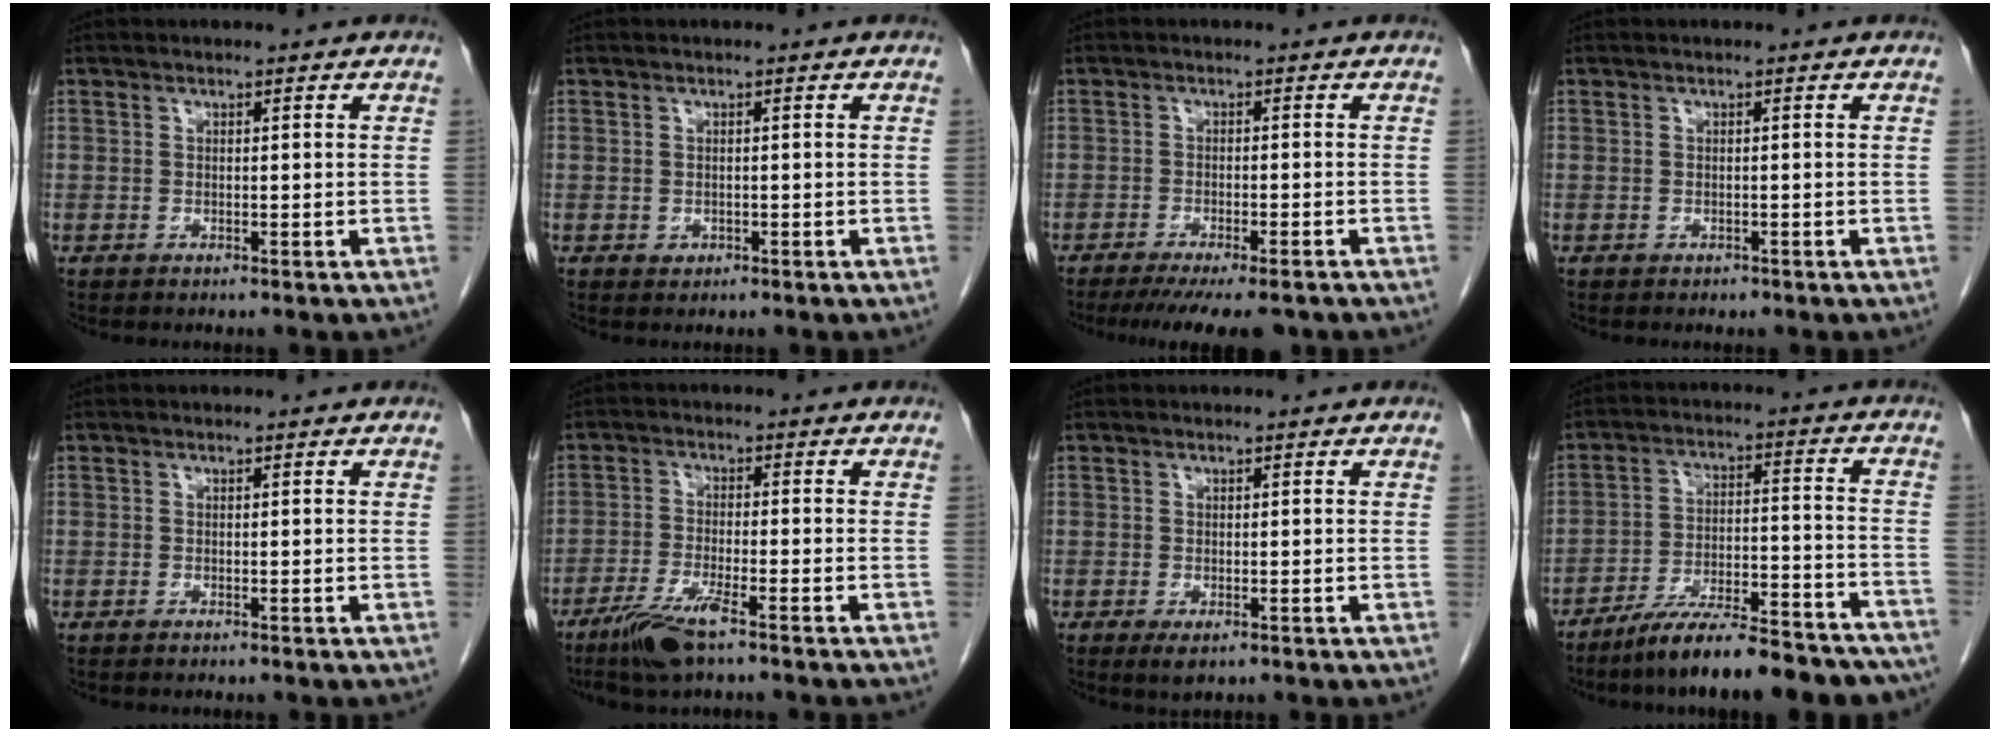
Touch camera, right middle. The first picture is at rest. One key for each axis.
{"total": 0.7, "fx": -0.1, "fy": 0.7, "fz": 0.3, "tx": -0.004, "ty": 0.001, "tz": 0.003}
{"total": 10.5, "fx": -8.5, "fy": 2.0, "fz": 5.8, "tx": -0.074, "ty": -0.017, "tz": -0.119}
{"total": 0.5, "fx": -0.4, "fy": 0.3, "fz": 0.1, "tx": -0.007, "ty": 0.001, "tz": -0.005}
{"total": 0.0}
{"total": 6.7, "fx": -4.6, "fy": 0.2, "fz": 4.9, "tx": -0.099, "ty": -0.017, "tz": -0.088}
{"total": 1.7, "fx": -0.7, "fy": 0.7, "fz": 1.3, "tx": -0.018, "ty": -0.004, "tz": -0.003}
{"total": 19.6, "fx": -16.8, "fy": 3.5, "fz": 9.3, "tx": -0.101, "ty": 0.024, "tz": -0.249}